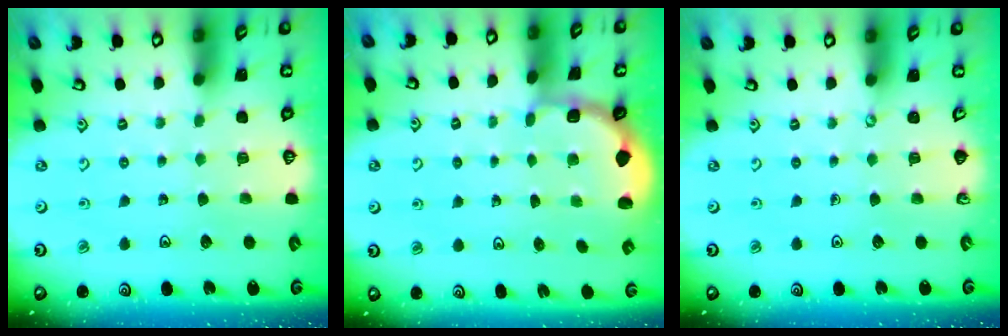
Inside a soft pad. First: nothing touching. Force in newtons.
{"total": 1.9, "press": 1.8, "slide": 0.7}
{"total": 0.0}